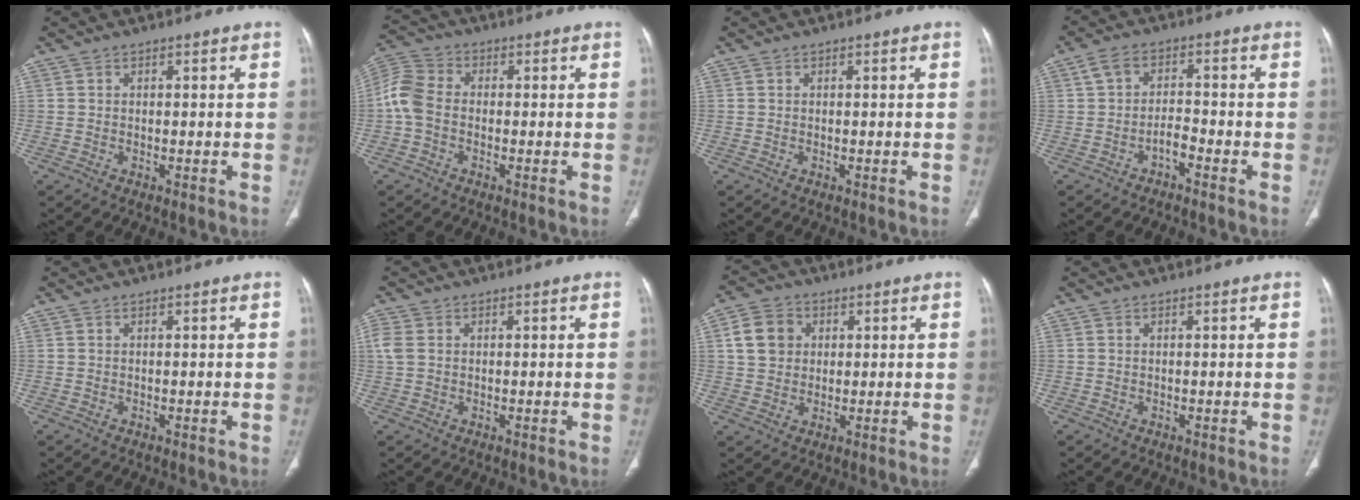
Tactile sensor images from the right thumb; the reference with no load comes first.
{"total": 6.9, "force": [-1.0, 5.0, 4.7], "torque": [-0.102, 0.019, -0.031]}
{"total": 0.0}
{"total": 4.1, "force": [-1.9, 2.2, 2.8], "torque": [-0.048, 0.027, -0.039]}
{"total": 0.0}
{"total": 2.6, "force": [0.5, 1.9, 1.7], "torque": [-0.057, 0.009, 0.011]}
{"total": 7.2, "force": [1.9, 6.1, 3.5], "torque": [-0.042, 0.001, 0.033]}
{"total": 0.0}